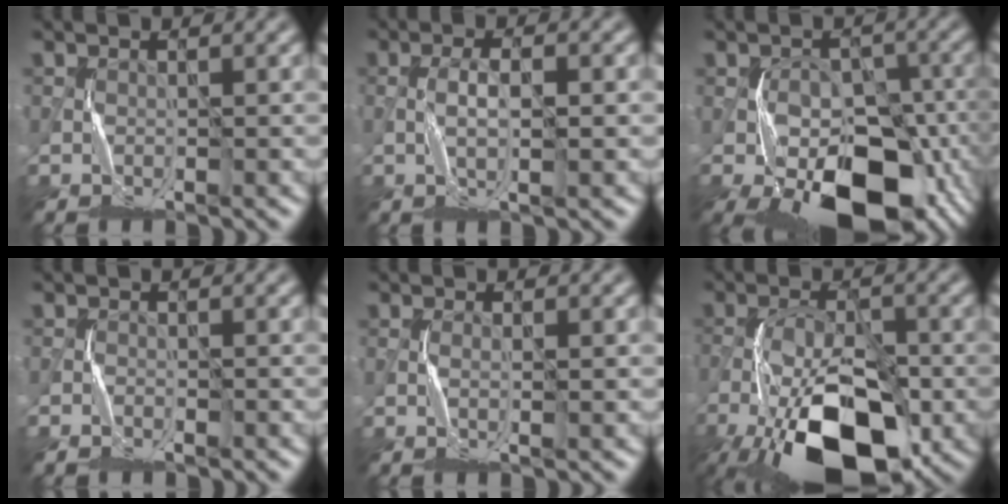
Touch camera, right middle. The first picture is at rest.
{"total": 2.2, "force": [0.1, 0.5, 2.1], "torque": [-0.037, -0.002, 0.004]}
{"total": 14.4, "force": [-7.8, 7.6, 9.4], "torque": [-0.121, -0.017, -0.115]}
{"total": 0.7, "force": [-0.4, -0.1, -0.6], "torque": [0.017, -0.004, -0.007]}
{"total": 0.6, "force": [0.3, -0.2, 0.5], "torque": [-0.005, -0.005, 0.006]}
{"total": 13.7, "force": [-7.2, 5.5, 10.2], "torque": [-0.196, -0.015, -0.129]}